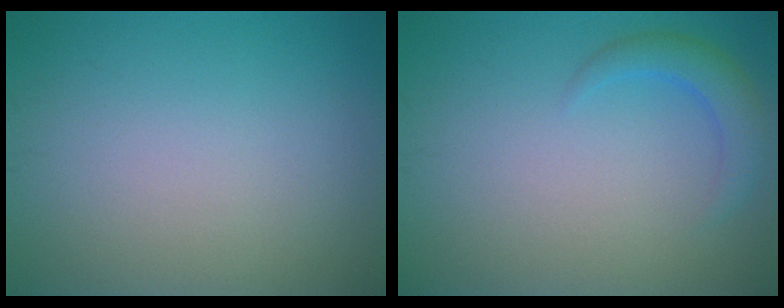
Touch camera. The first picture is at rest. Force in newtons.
{"total": 2.4, "press": 2.4, "slide": 0.2}